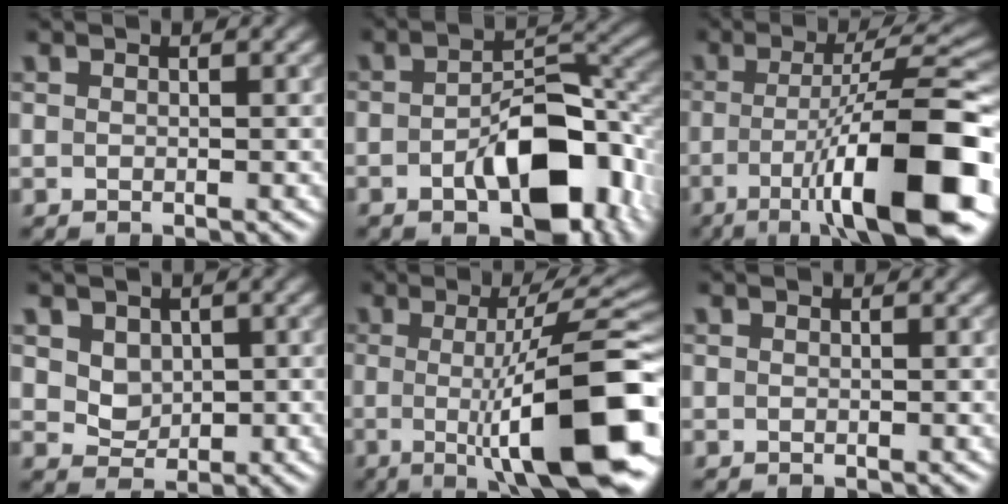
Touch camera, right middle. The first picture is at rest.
{"total": 9.8, "force": [-3.6, 4.8, 7.8], "torque": [-0.111, 0.003, -0.054]}
{"total": 13.4, "force": [-4.4, 3.2, 12.2], "torque": [-0.181, 0.003, -0.068]}
{"total": 2.6, "force": [0.8, 2.1, 1.3], "torque": [-0.030, -0.009, 0.026]}
{"total": 14.2, "force": [-1.9, 3.3, 13.7], "torque": [-0.163, -0.002, -0.032]}
{"total": 0.0}